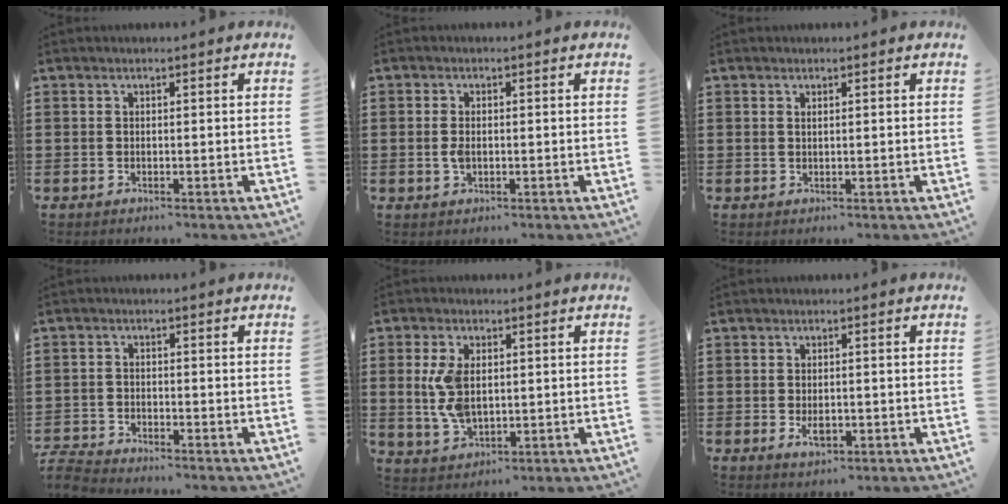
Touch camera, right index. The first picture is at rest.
{"total": 2.1, "force": [-0.2, 1.2, 1.7], "torque": [-0.041, 0.001, -0.006]}
{"total": 0.5, "force": [0.3, 0.2, 0.4], "torque": [-0.009, 0.001, 0.006]}
{"total": 3.2, "force": [-3.2, 0.1, 0.3], "torque": [-0.016, -0.003, -0.069]}
{"total": 7.0, "force": [0.7, 4.1, 5.7], "torque": [-0.134, 0.006, 0.009]}
{"total": 2.6, "force": [-0.5, 1.3, 2.1], "torque": [-0.032, -0.004, -0.010]}